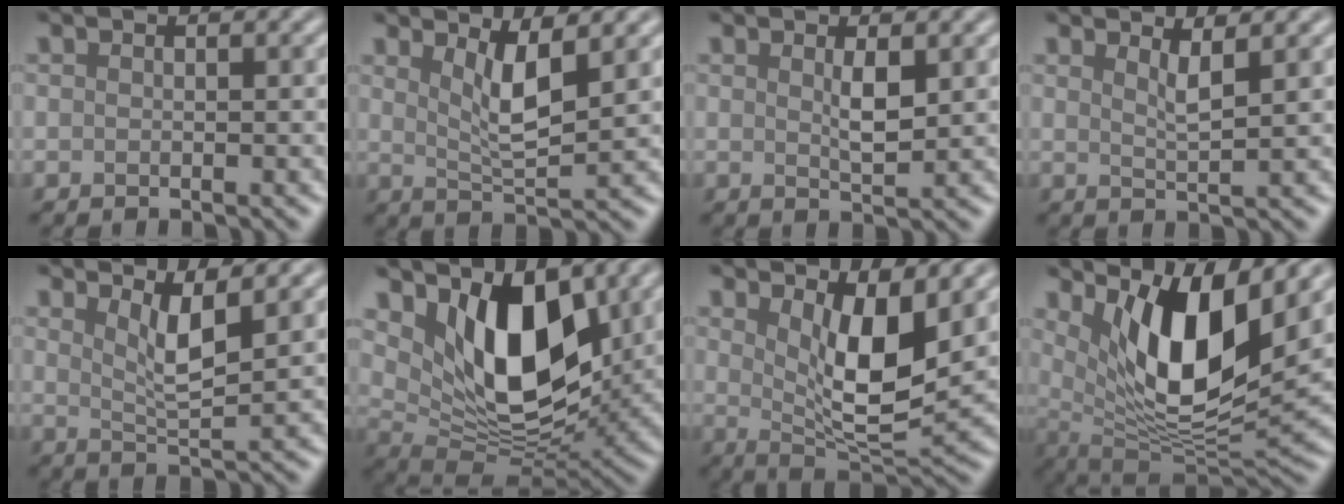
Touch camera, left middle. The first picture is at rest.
{"total": 3.8, "force": [1.8, 0.9, 3.2], "torque": [-0.060, -0.010, 0.036]}
{"total": 1.9, "force": [0.8, 0.4, 1.7], "torque": [-0.033, -0.004, 0.014]}
{"total": 2.1, "force": [1.3, 0.5, 1.6], "torque": [-0.019, -0.003, 0.019]}
{"total": 3.4, "force": [1.8, 0.8, 2.8], "torque": [-0.050, -0.008, 0.035]}
{"total": 8.8, "force": [3.3, 4.7, 6.6], "torque": [-0.115, -0.026, 0.056]}
{"total": 7.1, "force": [2.3, 2.4, 6.2], "torque": [-0.109, -0.021, 0.044]}
{"total": 10.5, "force": [4.1, 3.6, 8.9], "torque": [-0.148, -0.023, 0.082]}